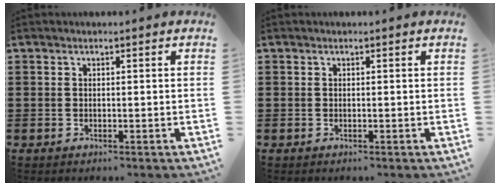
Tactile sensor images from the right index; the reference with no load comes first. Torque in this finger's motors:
{"motor_torque": [0.00, 0.00, 0.00, 0.00]}